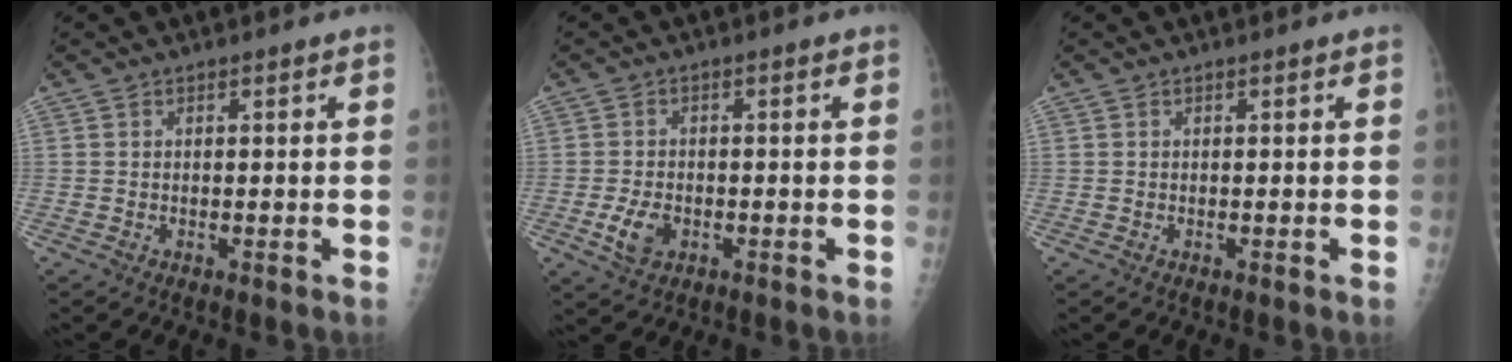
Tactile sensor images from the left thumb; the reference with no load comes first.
{"total": 4.7, "force": [-1.6, 3.1, 3.1], "torque": [-0.058, 0.001, -0.026]}
{"total": 0.0}